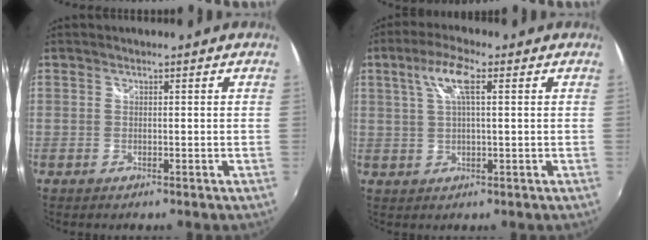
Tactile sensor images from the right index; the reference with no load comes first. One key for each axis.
{"total": 6.5, "fx": 2.3, "fy": 1.5, "fz": 5.9, "tx": -0.112, "ty": 0.010, "tz": 0.045}